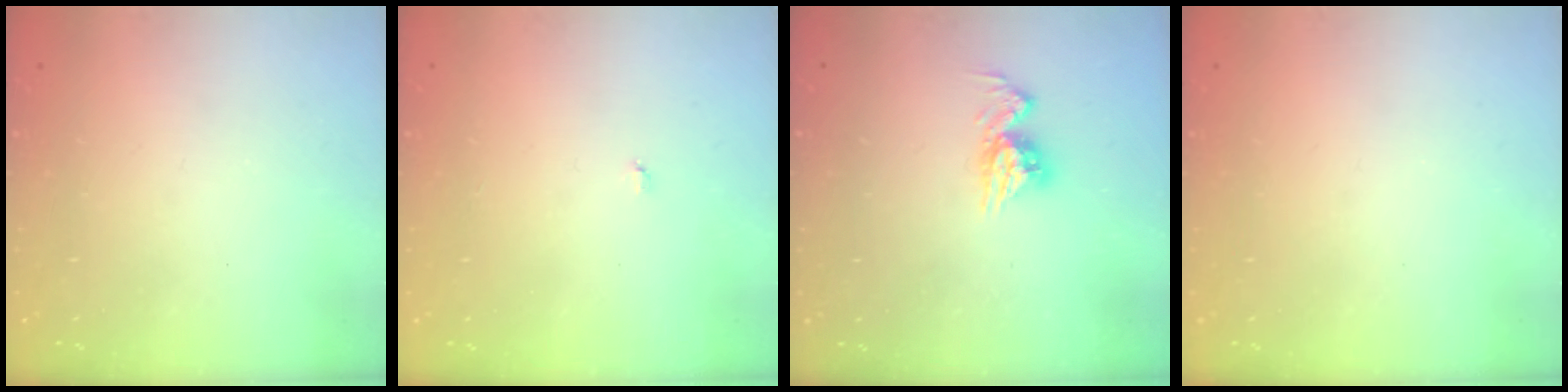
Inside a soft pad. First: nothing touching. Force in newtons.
{"total": 2.9, "press": 2.9, "slide": 0.3}
{"total": 9.4, "press": 9.4, "slide": 0.9}
{"total": 0.0}